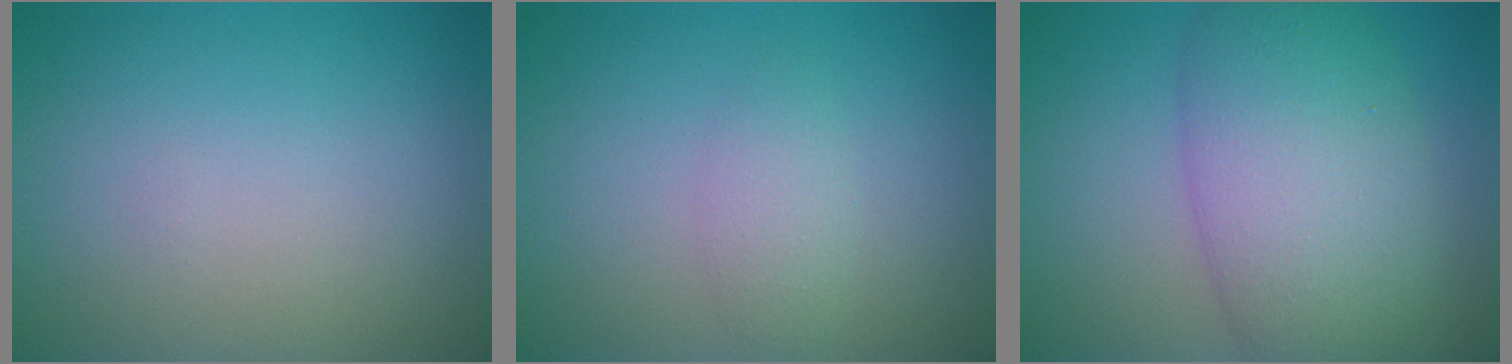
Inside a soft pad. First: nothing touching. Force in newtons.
{"total": 1.7, "press": 1.7, "slide": 0.1}
{"total": 9.4, "press": 9.3, "slide": 0.4}